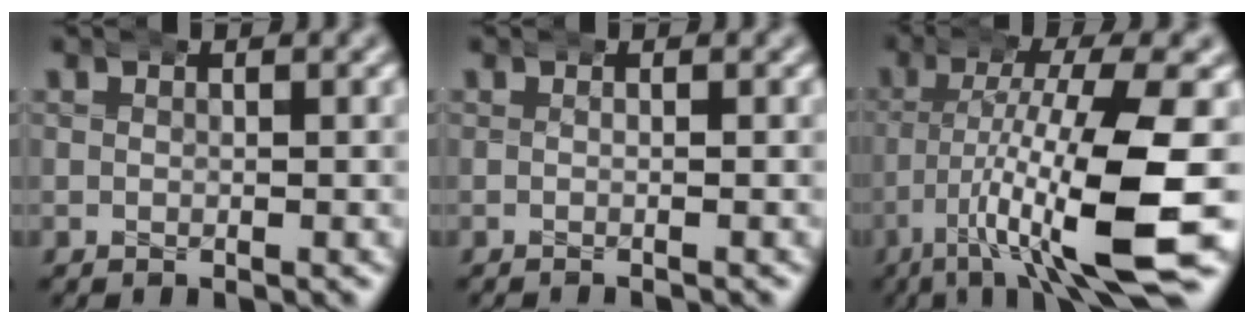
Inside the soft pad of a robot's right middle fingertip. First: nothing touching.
{"total": 0.9, "force": [-0.7, -0.5, -0.2], "torque": [0.000, 0.001, -0.013]}
{"total": 9.0, "force": [-2.8, 1.2, 8.4], "torque": [-0.139, -0.012, -0.036]}